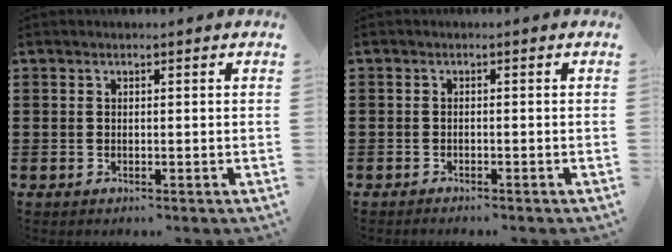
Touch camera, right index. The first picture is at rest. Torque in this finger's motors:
{"motor_torque": [-0.73, 1.40, -0.79, -0.18]}